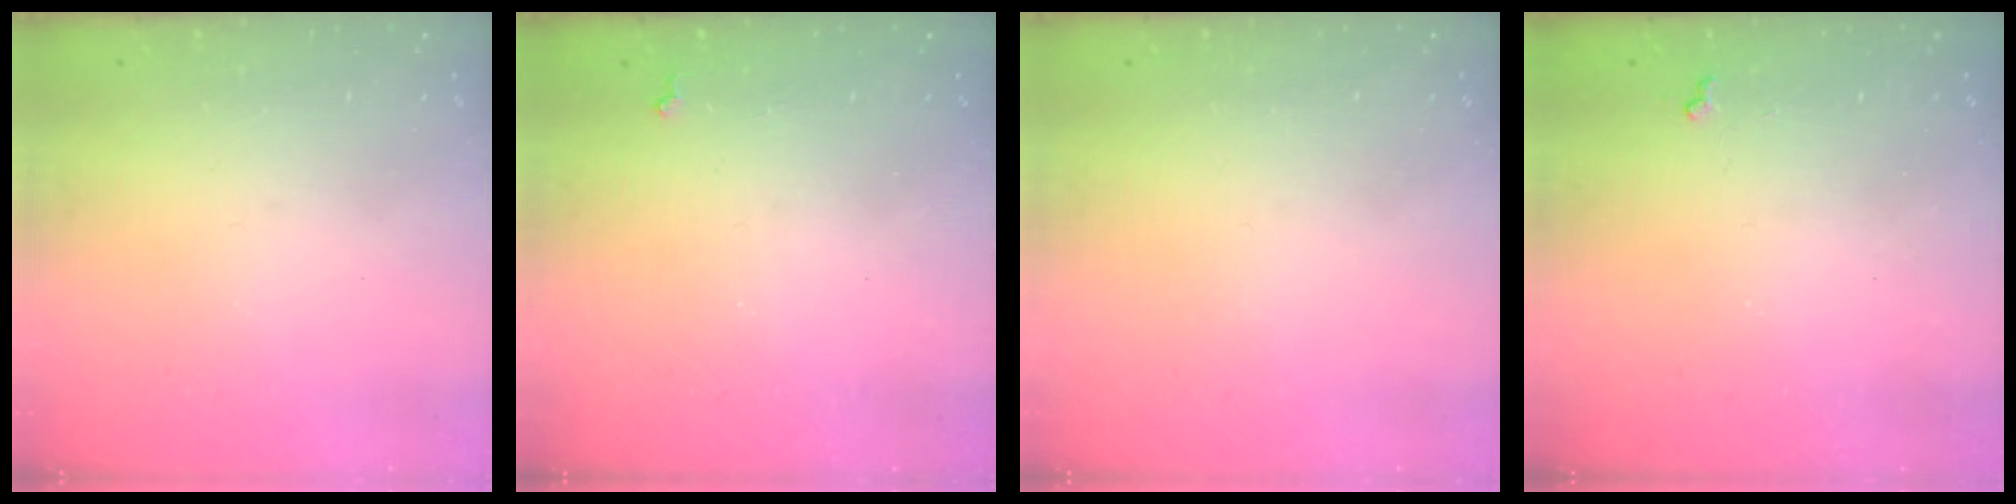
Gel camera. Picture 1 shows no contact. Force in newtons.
{"total": 0.8, "press": 0.8, "slide": 0.3}
{"total": 0.0}
{"total": 4.1, "press": 4.0, "slide": 0.6}